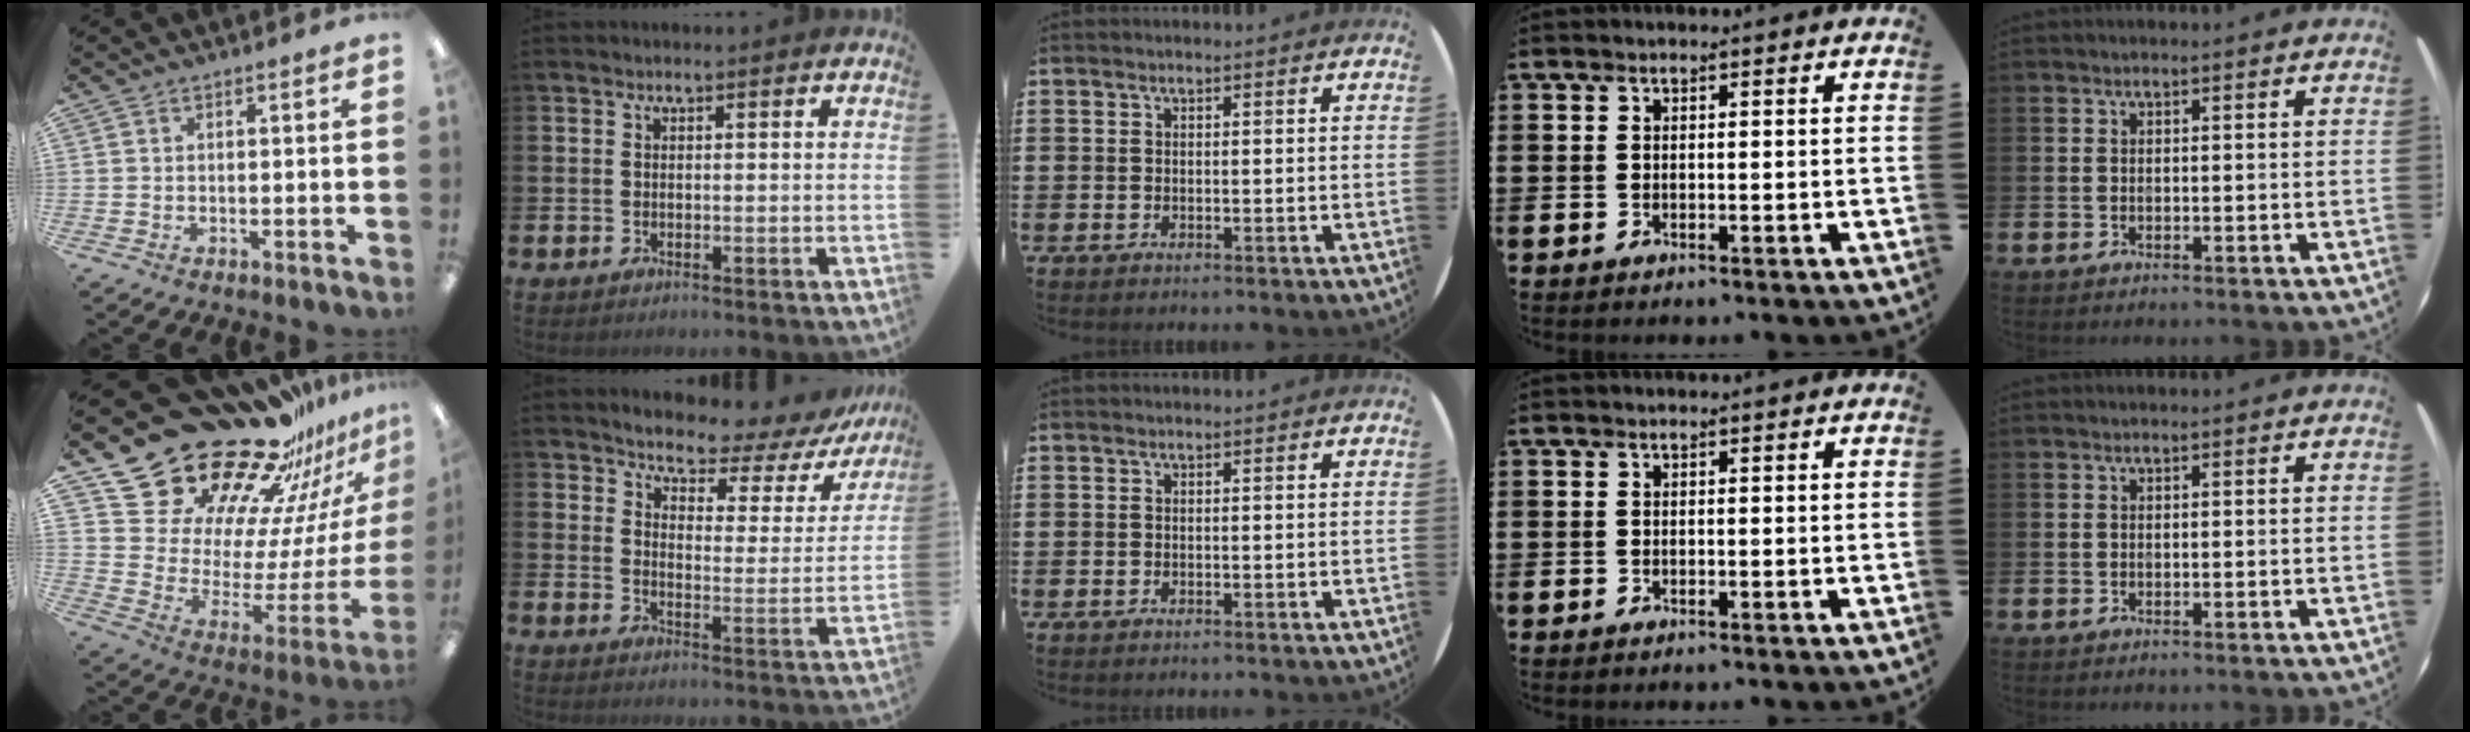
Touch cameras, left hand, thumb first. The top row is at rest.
{"thumb": {"total": 27.7, "force": [22.5, 12.9, 9.7], "torque": [-0.121, -0.197, 0.422]}, "index": {"total": 5.4, "force": [5.0, 1.6, 1.1], "torque": [-0.031, -0.049, 0.077]}}